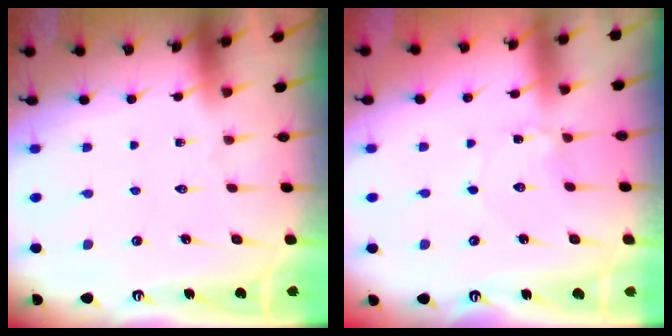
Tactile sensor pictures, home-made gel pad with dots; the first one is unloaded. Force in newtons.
{"total": 1.2, "press": 1.1, "slide": 0.1}